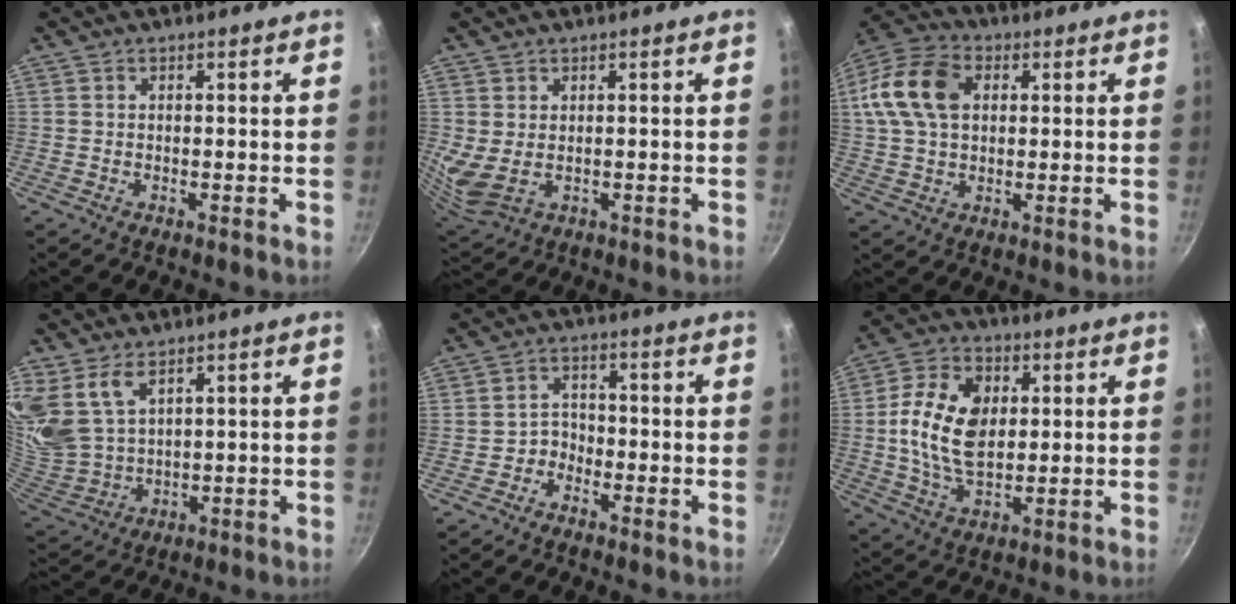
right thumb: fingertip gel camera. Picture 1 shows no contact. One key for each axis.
{"total": 5.4, "fx": 1.2, "fy": 3.5, "fz": 3.9, "tx": -0.071, "ty": -0.020, "tz": 0.035}
{"total": 14.9, "fx": 3.1, "fy": 10.3, "fz": 10.4, "tx": -0.192, "ty": 0.021, "tz": 0.044}
{"total": 10.5, "fx": 6.2, "fy": 5.9, "fz": 6.0, "tx": -0.111, "ty": -0.044, "tz": 0.143}
{"total": 3.1, "fx": -1.9, "fy": 2.3, "fz": 0.8, "tx": 0.011, "ty": 0.025, "tz": -0.038}
{"total": 14.4, "fx": 1.9, "fy": 9.4, "fz": 10.8, "tx": -0.184, "ty": -0.001, "tz": 0.029}